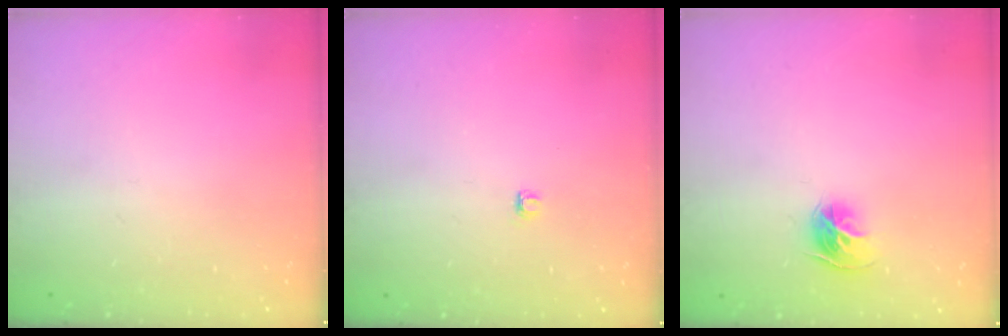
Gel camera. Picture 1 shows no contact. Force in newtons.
{"total": 2.8, "press": 2.8, "slide": 0.4}
{"total": 9.2, "press": 9.1, "slide": 0.9}